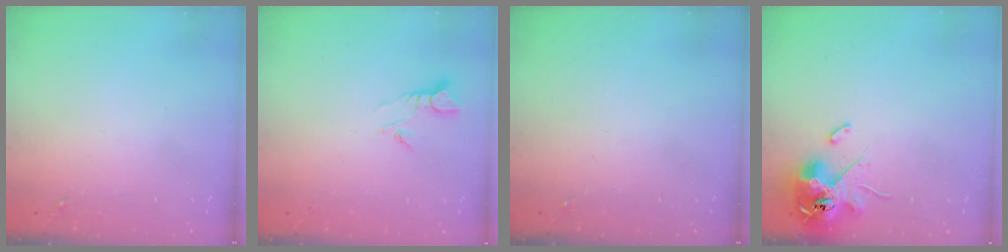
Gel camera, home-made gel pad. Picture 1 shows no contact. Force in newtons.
{"total": 3.4, "press": 3.4, "slide": 0.2}
{"total": 0.0}
{"total": 12.8, "press": 12.6, "slide": 2.2}